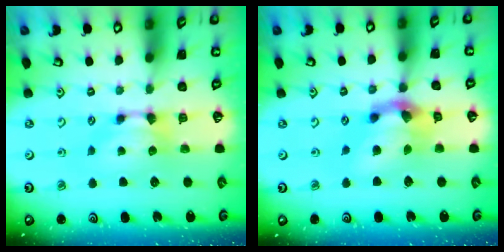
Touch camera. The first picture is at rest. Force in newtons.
{"total": 7.2, "press": 6.8, "slide": 2.4}